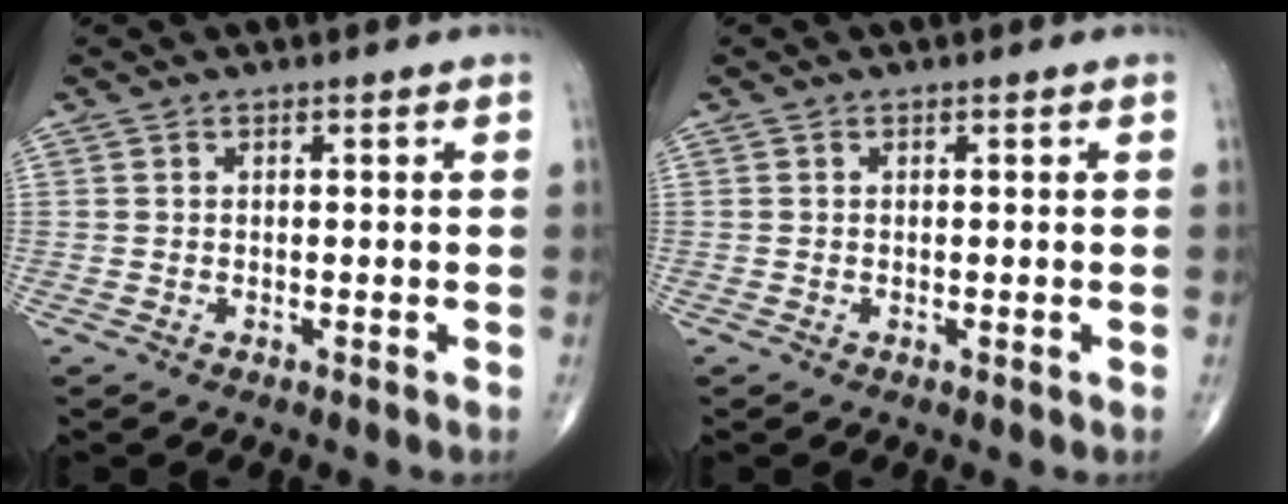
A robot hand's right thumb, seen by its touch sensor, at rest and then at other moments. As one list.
[{"total": 0.0}]